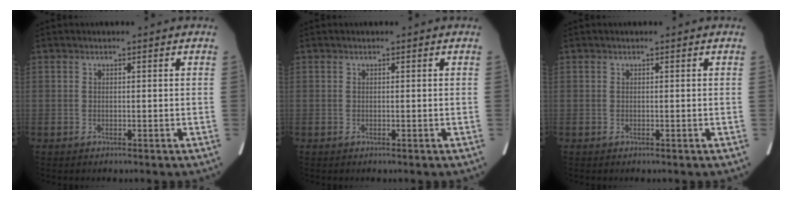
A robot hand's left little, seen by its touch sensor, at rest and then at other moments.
{"total": 0.0}
{"total": 0.0}